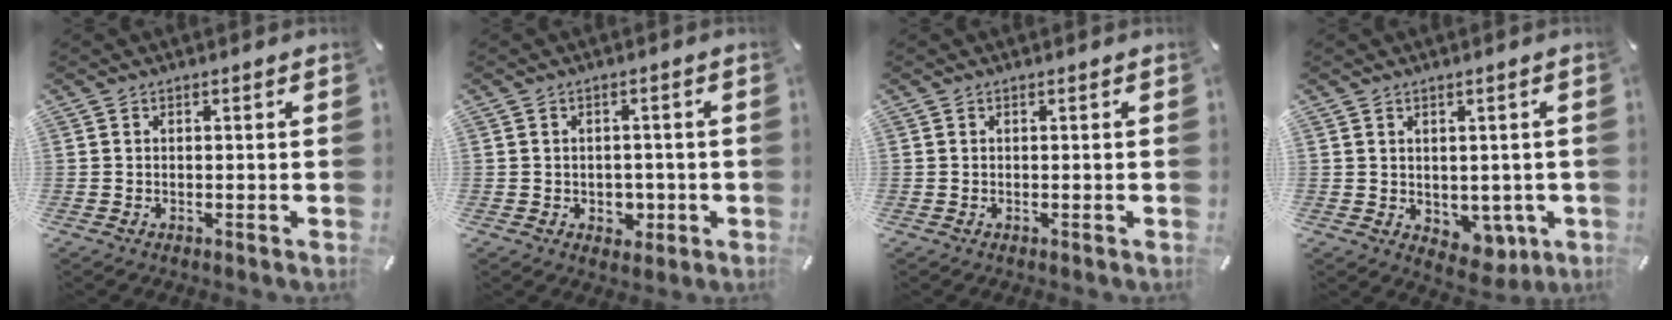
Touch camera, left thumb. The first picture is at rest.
{"total": 3.6, "force": [-0.6, 3.2, 1.5], "torque": [-0.011, -0.003, -0.015]}
{"total": 0.0}
{"total": 4.3, "force": [1.0, 3.9, 1.7], "torque": [-0.006, -0.008, 0.019]}